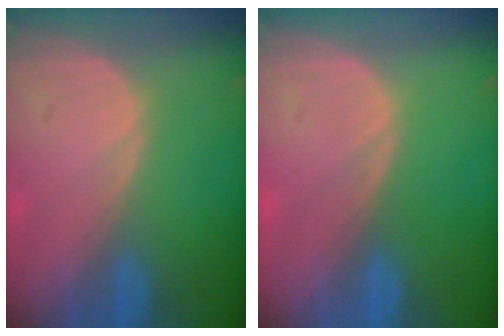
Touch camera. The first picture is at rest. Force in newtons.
{"total": 0.0}